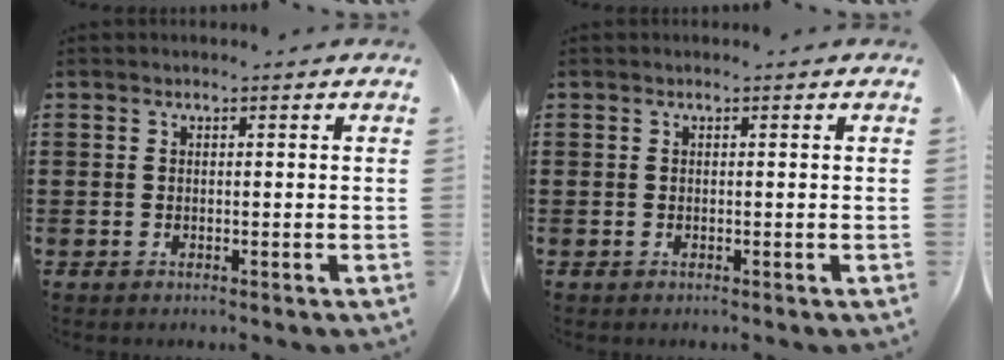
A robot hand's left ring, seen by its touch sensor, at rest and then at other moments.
{"total": 0.0}